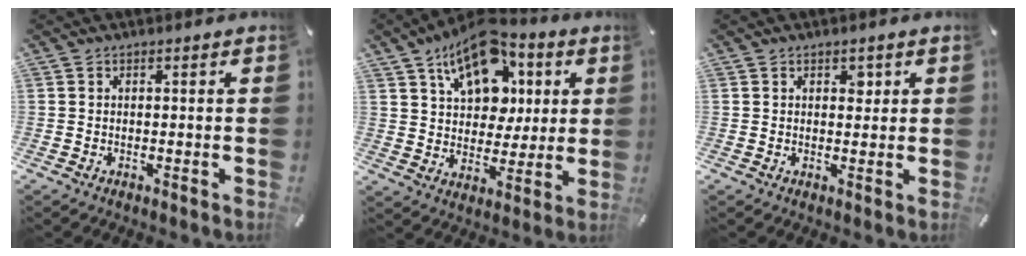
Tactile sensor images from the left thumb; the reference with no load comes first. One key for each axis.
{"total": 16.9, "fx": 8.5, "fy": 11.2, "fz": 9.4, "tx": -0.152, "ty": -0.033, "tz": 0.152}
{"total": 2.2, "fx": 1.0, "fy": 1.6, "fz": 1.2, "tx": -0.002, "ty": -0.006, "tz": 0.011}